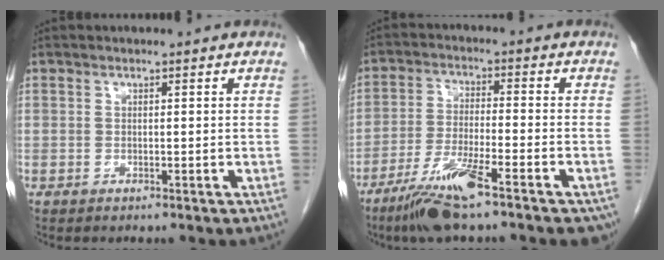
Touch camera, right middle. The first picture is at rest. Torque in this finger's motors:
{"motor_torque": [1.15, -0.98, 0.27, 0.10]}